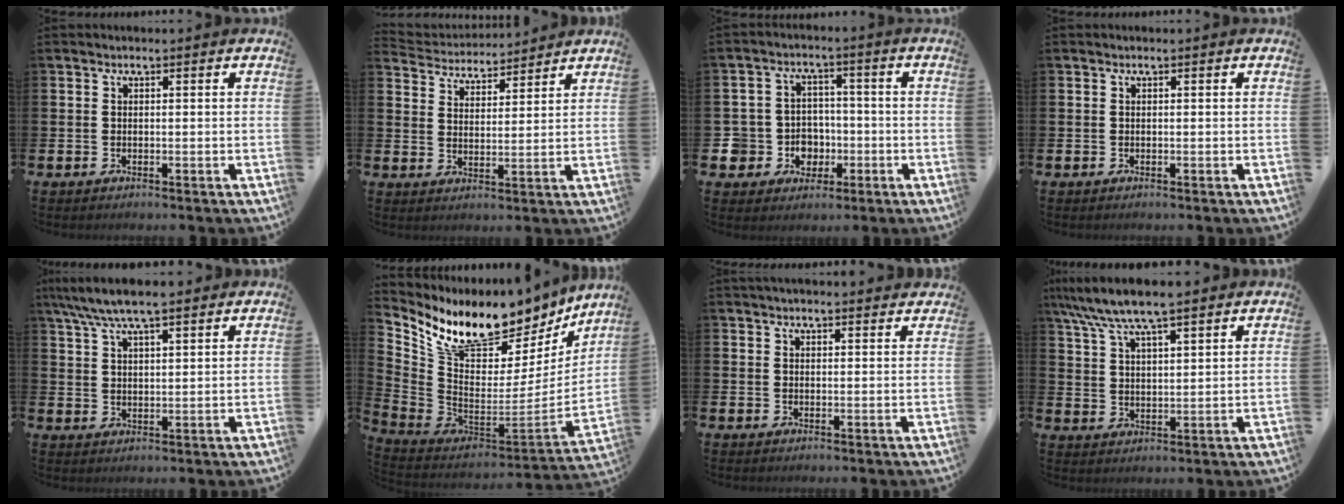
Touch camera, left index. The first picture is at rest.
{"total": 4.4, "force": [4.3, 0.8, -0.5], "torque": [-0.018, -0.031, 0.076]}
{"total": 5.5, "force": [-1.0, 5.4, 0.3], "torque": [-0.035, 0.004, -0.015]}
{"total": 0.0}
{"total": 6.9, "force": [6.1, 1.2, 3.0], "torque": [-0.074, -0.013, 0.112]}
{"total": 10.1, "force": [8.5, 4.2, 3.5], "torque": [-0.109, -0.069, 0.150]}
{"total": 2.3, "force": [2.2, 0.2, 0.3], "torque": [0.000, -0.010, 0.039]}
{"total": 7.9, "force": [7.0, 1.0, 3.5], "torque": [-0.094, -0.020, 0.128]}